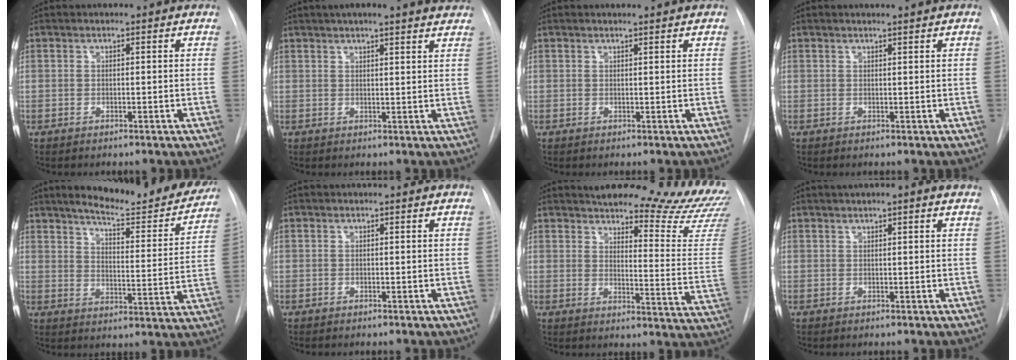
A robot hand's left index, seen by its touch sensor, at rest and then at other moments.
{"total": 13.0, "force": [11.2, 1.9, 6.4], "torque": [-0.093, 0.030, 0.133]}
{"total": 1.5, "force": [1.4, -0.3, 0.5], "torque": [-0.005, 0.003, 0.020]}
{"total": 1.3, "force": [1.1, -0.3, 0.6], "torque": [-0.005, 0.004, 0.020]}
{"total": 18.2, "force": [16.5, 2.6, 7.4], "torque": [-0.098, -0.047, 0.209]}
{"total": 0.0}
{"total": 24.3, "force": [22.4, 3.6, 8.6], "torque": [-0.104, -0.129, 0.250]}
{"total": 4.4, "force": [3.1, 0.4, 3.1], "torque": [-0.047, 0.028, 0.043]}